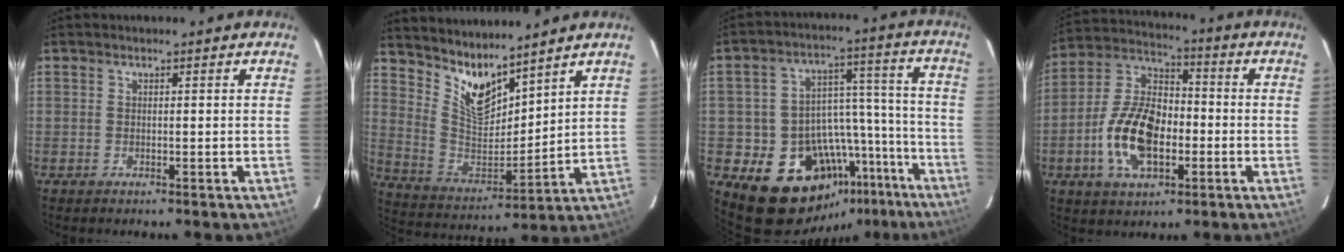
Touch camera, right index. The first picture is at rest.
{"total": 11.2, "force": [9.2, 3.2, 5.5], "torque": [-0.112, -0.019, 0.186]}
{"total": 17.6, "force": [-12.2, 11.5, 5.5], "torque": [-0.090, 0.073, -0.158]}
{"total": 14.9, "force": [-4.2, 8.4, 11.6], "torque": [-0.238, 0.015, -0.073]}